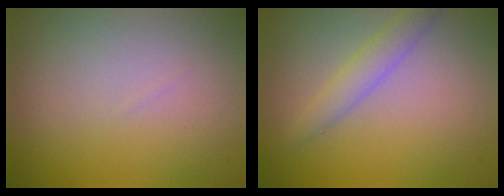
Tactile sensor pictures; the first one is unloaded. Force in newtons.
{"total": 2.1, "press": 2.1, "slide": 0.0}